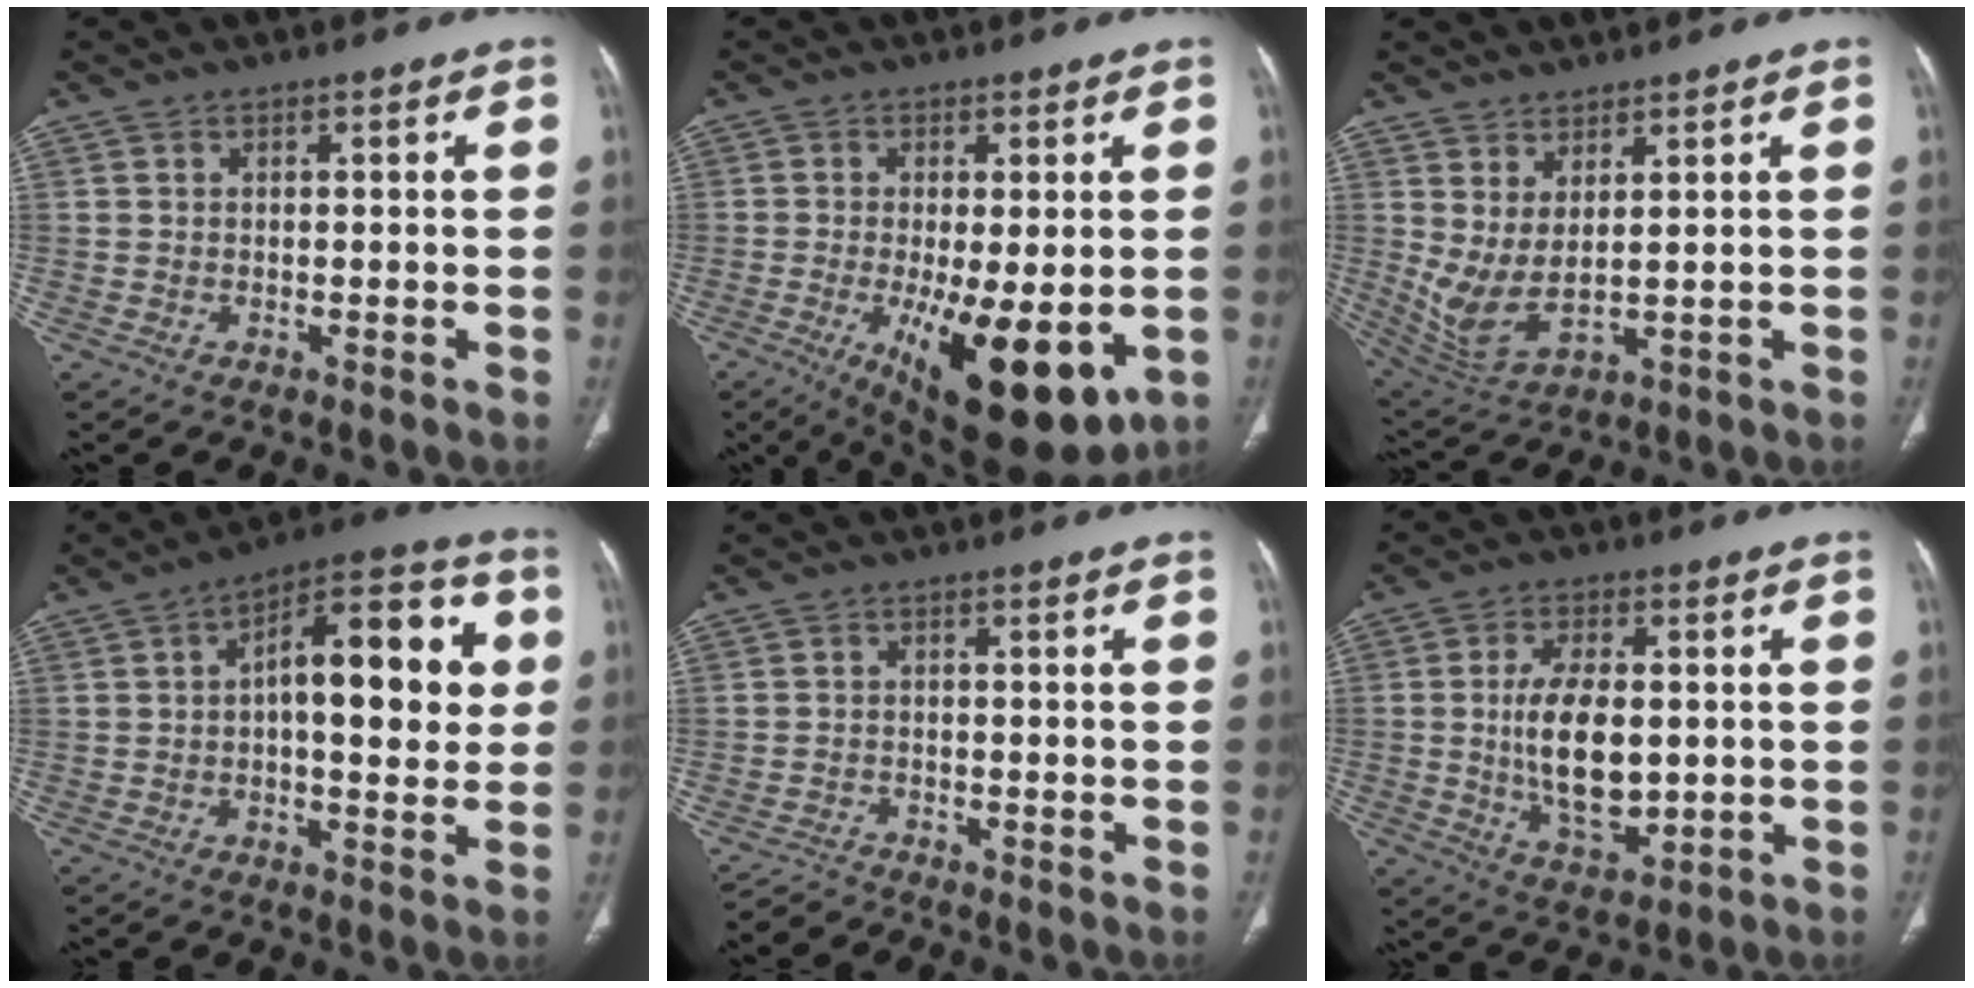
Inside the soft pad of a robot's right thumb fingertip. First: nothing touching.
{"total": 16.2, "force": [-4.4, 5.8, 14.4], "torque": [-0.202, -0.026, -0.049]}
{"total": 7.8, "force": [2.4, 2.7, 6.9], "torque": [-0.153, -0.027, 0.066]}
{"total": 17.3, "force": [2.4, 7.6, 15.4], "torque": [-0.181, 0.028, 0.028]}
{"total": 2.2, "force": [-2.1, 0.2, -0.8], "torque": [0.012, -0.007, -0.042]}
{"total": 12.1, "force": [-0.1, 6.4, 10.3], "torque": [-0.173, -0.011, 0.008]}